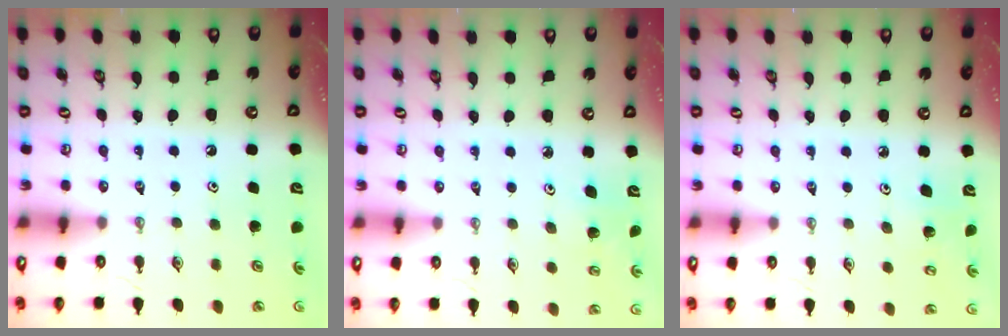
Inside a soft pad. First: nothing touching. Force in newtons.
{"total": 2.8, "press": 2.8, "slide": 0.3}
{"total": 4.7, "press": 4.5, "slide": 1.2}